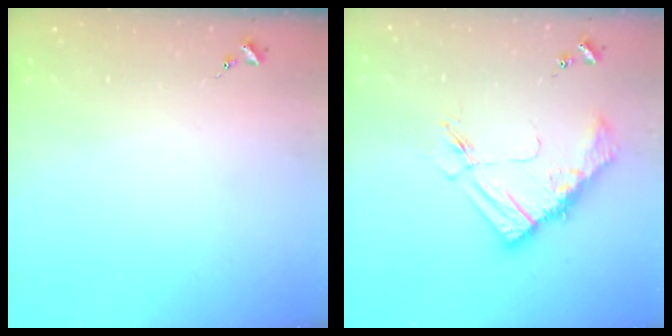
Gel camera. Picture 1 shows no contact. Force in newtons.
{"total": 14.1, "press": 14.0, "slide": 1.1}